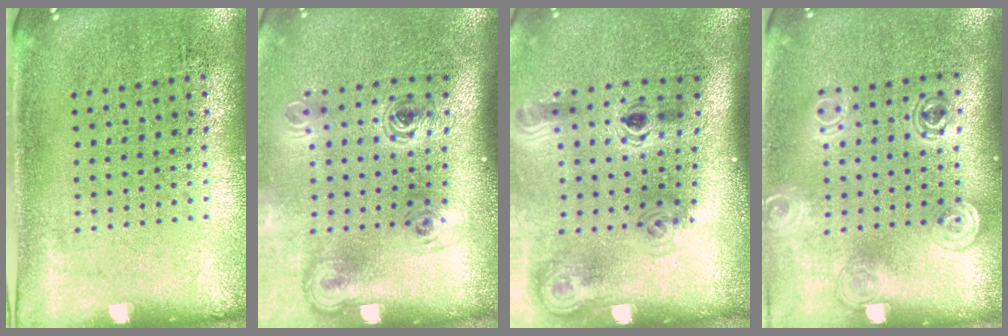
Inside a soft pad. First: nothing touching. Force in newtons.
{"total": 2.2, "press": 1.5, "slide": 1.7}
{"total": 2.0, "press": 1.3, "slide": 1.5}
{"total": 1.4, "press": 1.2, "slide": 0.8}